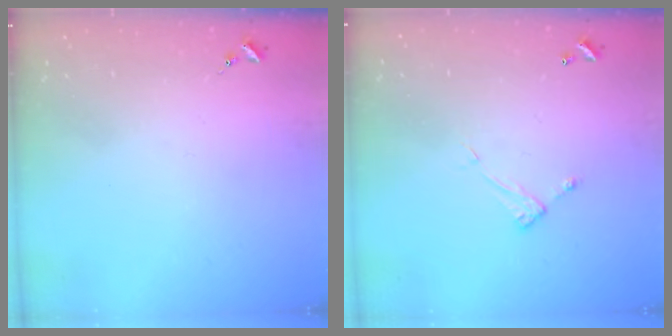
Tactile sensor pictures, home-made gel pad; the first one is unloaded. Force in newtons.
{"total": 5.0, "press": 5.0, "slide": 0.4}